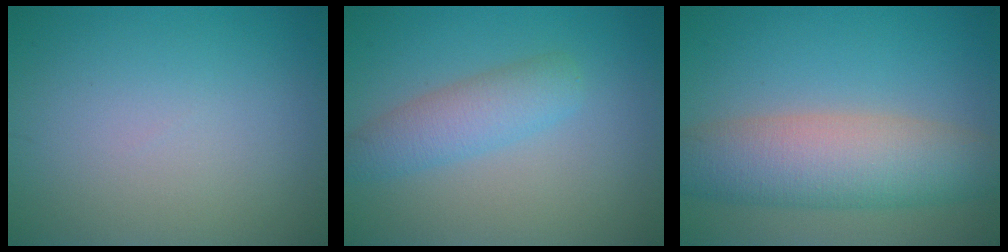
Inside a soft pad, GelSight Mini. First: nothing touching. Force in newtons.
{"total": 3.4, "press": 3.4, "slide": 0.1}
{"total": 7.6, "press": 7.6, "slide": 0.5}